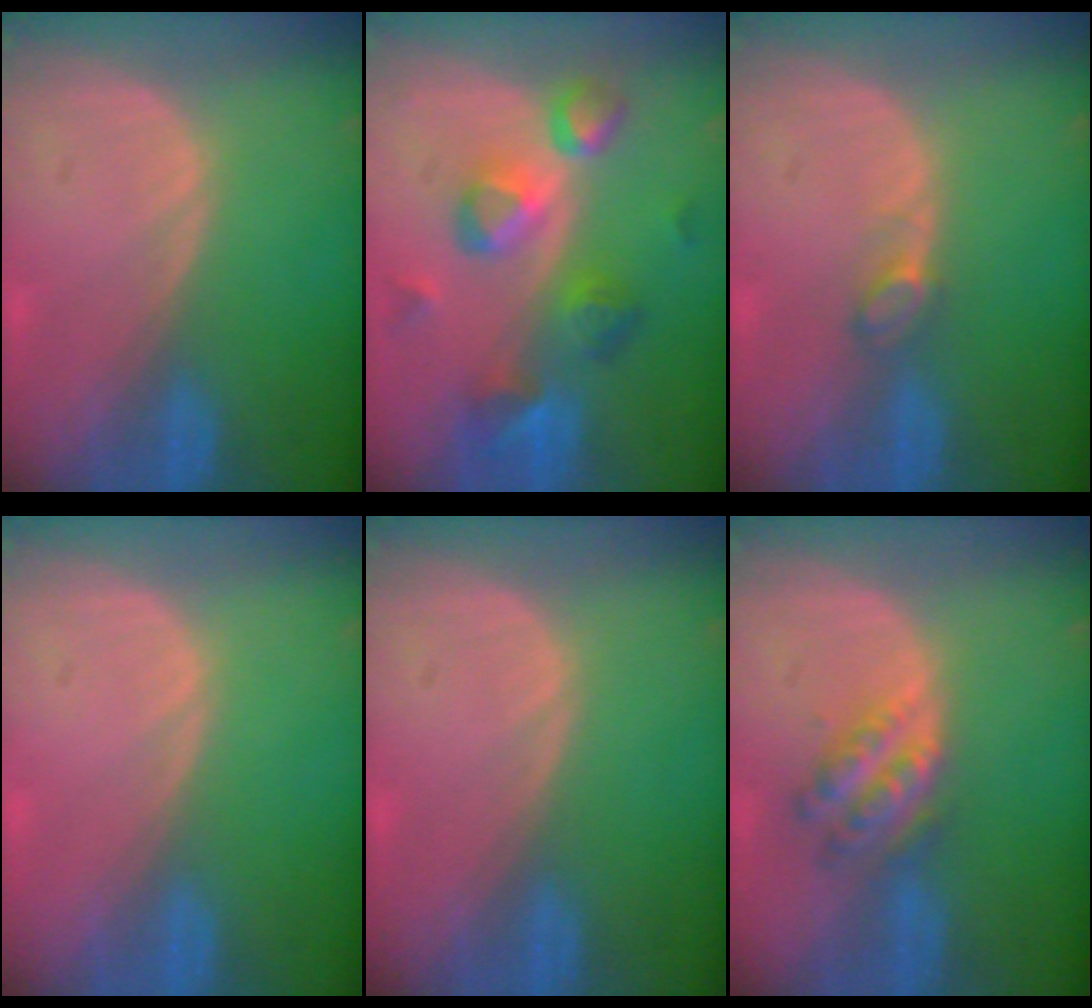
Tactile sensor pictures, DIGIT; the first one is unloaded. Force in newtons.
{"total": 9.4, "press": 8.2, "slide": 4.6}
{"total": 2.0, "press": 1.9, "slide": 0.2}
{"total": 0.0}
{"total": 0.0}
{"total": 5.4, "press": 5.0, "slide": 2.2}